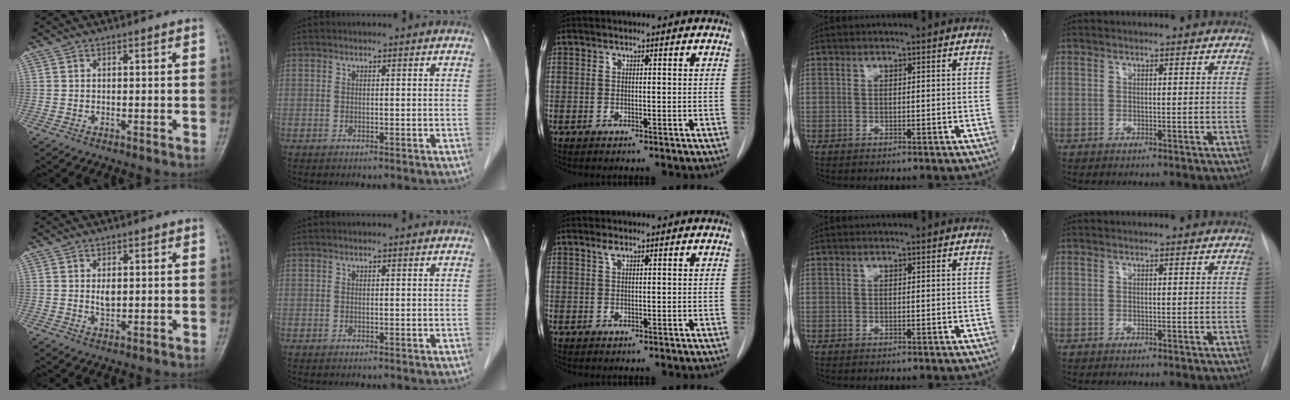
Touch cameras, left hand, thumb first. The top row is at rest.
{"thumb": {"total": 2.4, "force": [0.4, 1.5, 1.8], "torque": [-0.025, -0.005, 0.008]}, "middle": {"total": 0.9, "force": [0.6, 0.4, 0.6], "torque": [-0.012, 0.005, 0.011]}}